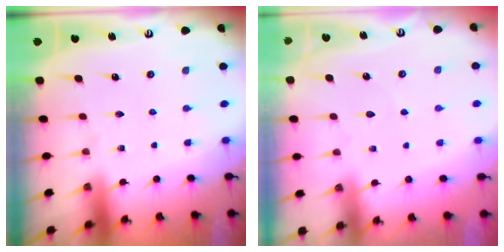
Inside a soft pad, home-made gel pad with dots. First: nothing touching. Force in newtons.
{"total": 2.5, "press": 2.5, "slide": 0.4}